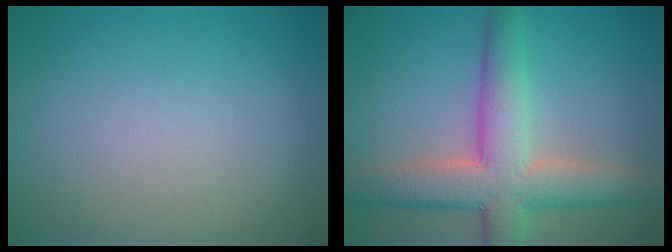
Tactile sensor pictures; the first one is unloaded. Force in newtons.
{"total": 7.4, "press": 7.4, "slide": 0.4}